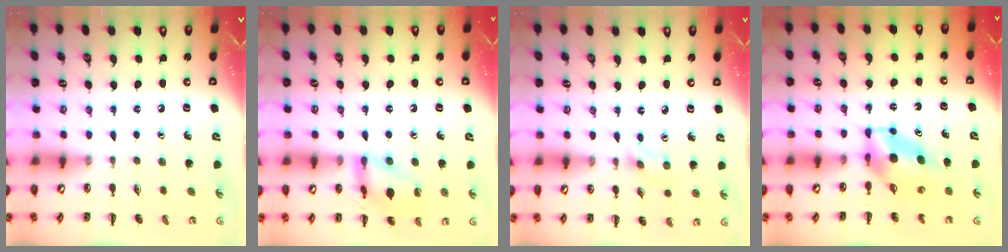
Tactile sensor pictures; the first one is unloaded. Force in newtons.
{"total": 13.8, "press": 13.7, "slide": 0.7}
{"total": 1.2, "press": 1.1, "slide": 0.3}
{"total": 5.6, "press": 5.5, "slide": 1.1}